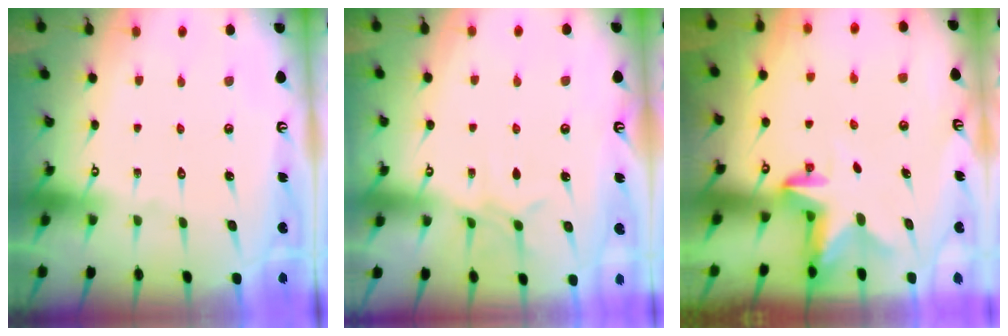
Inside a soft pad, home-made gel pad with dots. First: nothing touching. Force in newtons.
{"total": 6.7, "press": 6.7, "slide": 0.8}
{"total": 2.8, "press": 2.7, "slide": 0.5}